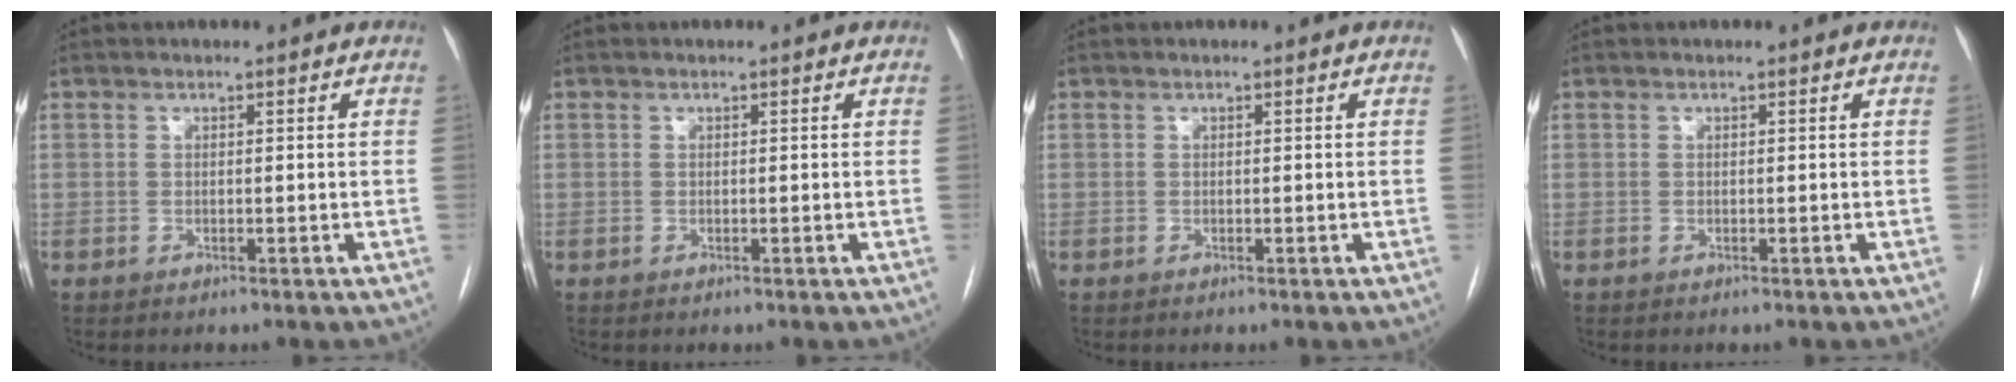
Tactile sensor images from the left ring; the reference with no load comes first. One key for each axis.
{"total": 0.0}
{"total": 0.0}
{"total": 0.0}